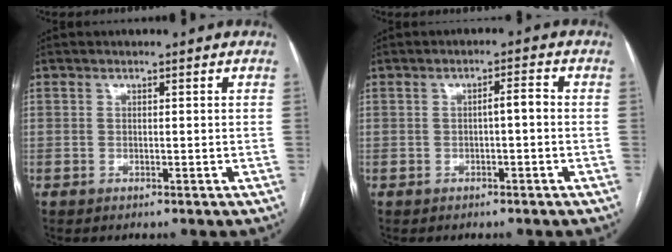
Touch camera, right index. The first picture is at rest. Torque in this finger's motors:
{"motor_torque": [0.28, -0.03, 0.22, 0.04]}